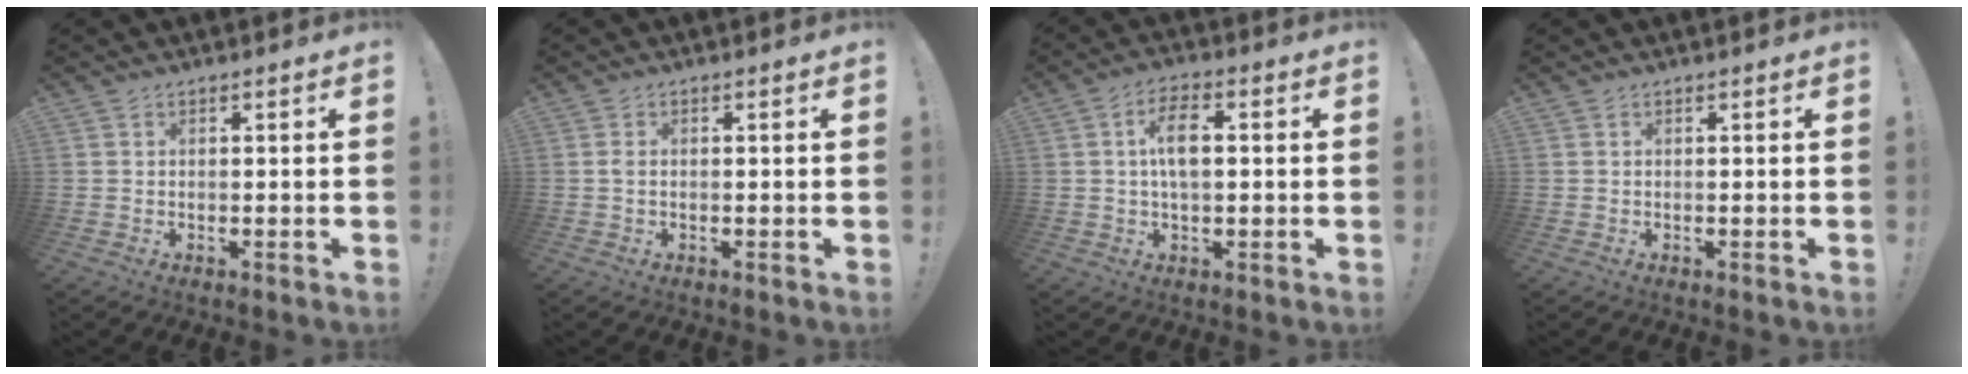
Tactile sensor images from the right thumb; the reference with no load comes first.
{"total": 1.0, "force": [0.0, 0.2, 1.0], "torque": [-0.025, 0.005, 0.001]}
{"total": 7.7, "force": [0.9, 3.5, 6.8], "torque": [-0.112, 0.002, 0.013]}
{"total": 0.0}